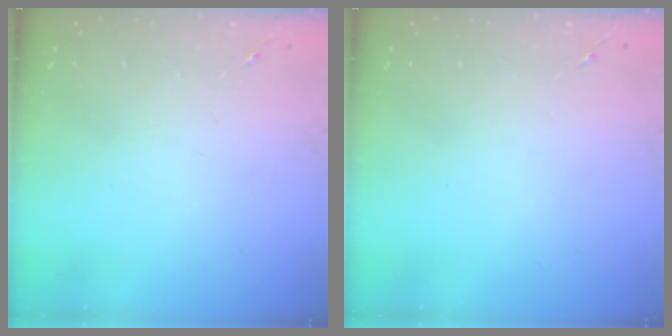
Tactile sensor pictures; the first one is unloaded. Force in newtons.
{"total": 0.0}